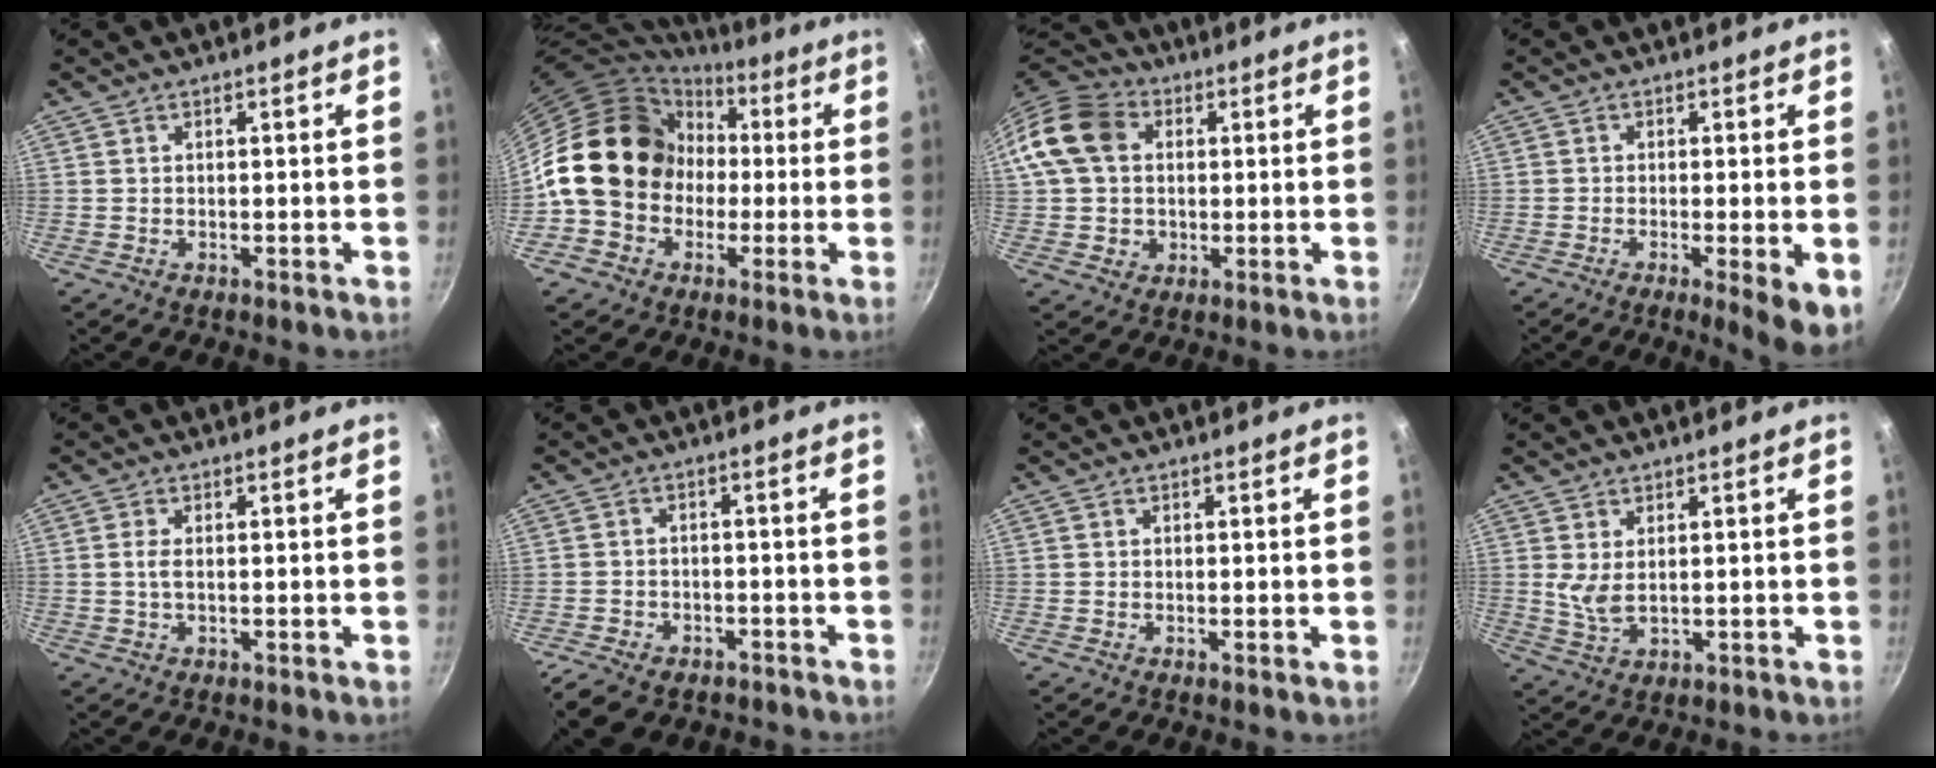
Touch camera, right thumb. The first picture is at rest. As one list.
[{"total": 18.4, "force": [0.3, 15.4, 10.0], "torque": [-0.140, 0.052, 0.004]}, {"total": 13.4, "force": [2.2, 10.9, 7.4], "torque": [-0.117, 0.014, 0.031]}, {"total": 6.6, "force": [-1.8, 1.1, 6.2], "torque": [-0.086, -0.005, -0.024]}, {"total": 1.9, "force": [-0.1, 0.7, 1.7], "torque": [-0.041, 0.002, -0.005]}, {"total": 8.8, "force": [-6.2, 4.7, 4.0], "torque": [-0.081, 0.033, -0.096]}, {"total": 0.0}, {"total": 4.1, "force": [0.8, 2.1, 3.4], "torque": [-0.062, -0.015, 0.023]}]